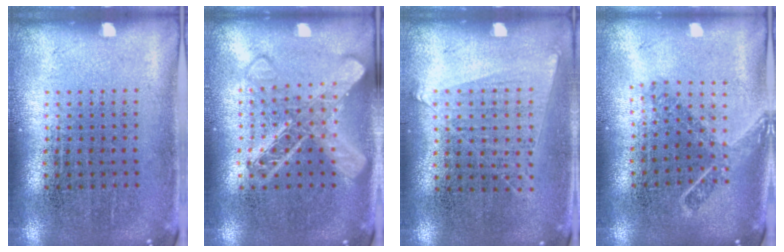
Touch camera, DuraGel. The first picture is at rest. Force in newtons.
{"total": 2.9, "press": 2.8, "slide": 0.5}
{"total": 1.1, "press": 1.0, "slide": 0.4}
{"total": 1.7, "press": 1.3, "slide": 1.1}